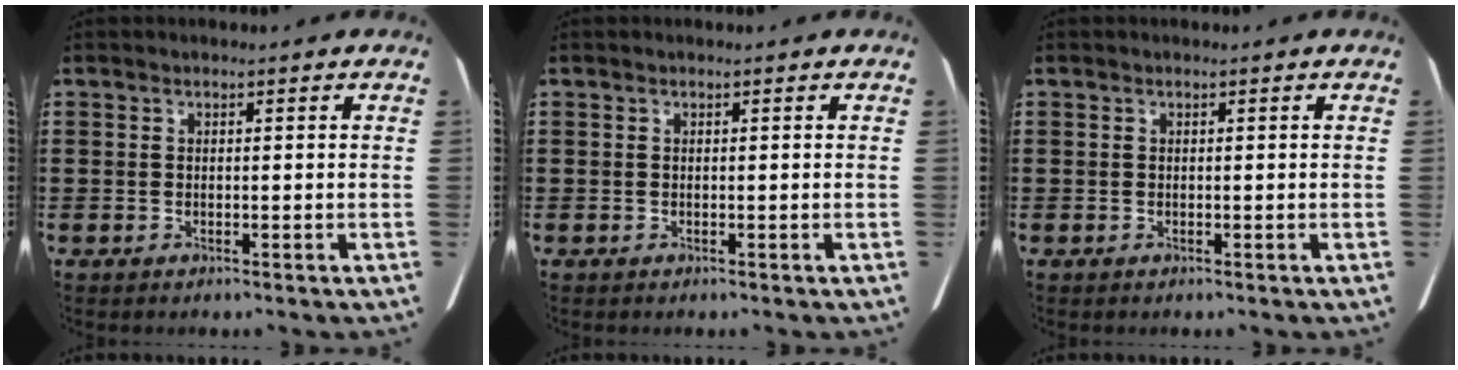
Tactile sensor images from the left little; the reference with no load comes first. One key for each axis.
{"total": 0.0}
{"total": 0.0}